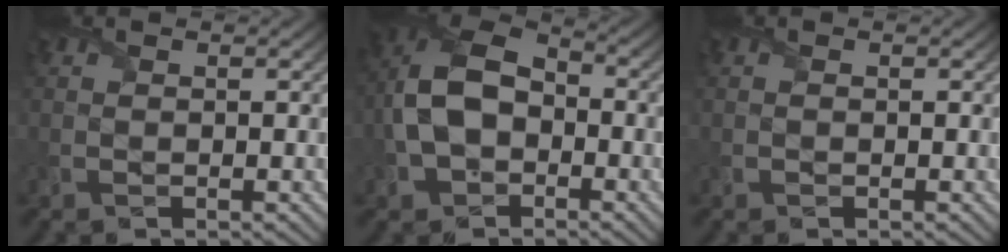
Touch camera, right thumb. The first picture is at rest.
{"total": 11.2, "force": [-1.8, 7.6, 8.0], "torque": [-0.191, -0.001, -0.045]}
{"total": 0.0}